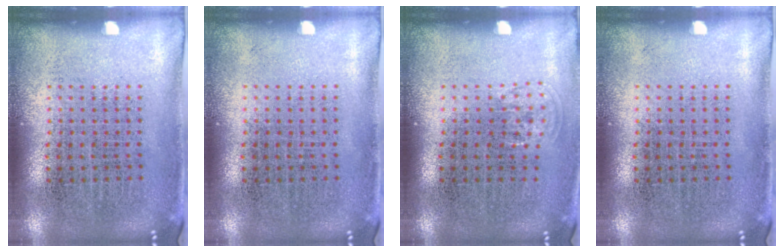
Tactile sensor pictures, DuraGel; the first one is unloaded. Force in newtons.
{"total": 0.0}
{"total": 0.8, "press": 0.6, "slide": 0.5}
{"total": 0.0}